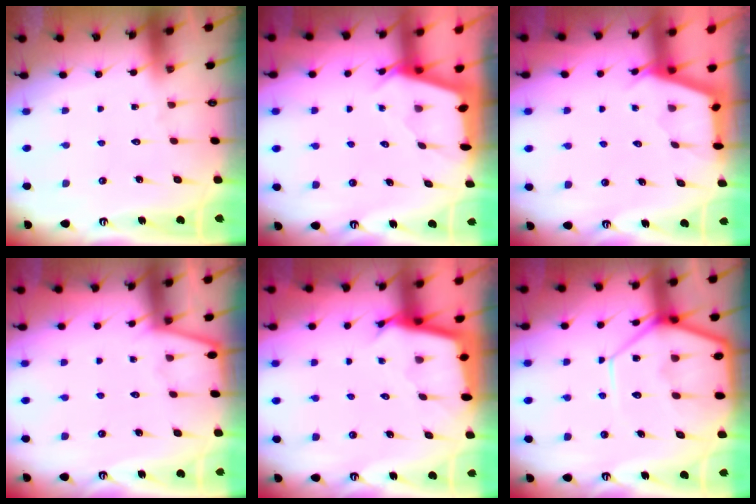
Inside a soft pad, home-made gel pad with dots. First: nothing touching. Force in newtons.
{"total": 2.4, "press": 2.4, "slide": 0.3}
{"total": 2.8, "press": 2.8, "slide": 0.3}
{"total": 2.4, "press": 2.4, "slide": 0.2}
{"total": 2.7, "press": 2.7, "slide": 0.1}
{"total": 13.6, "press": 13.5, "slide": 1.2}